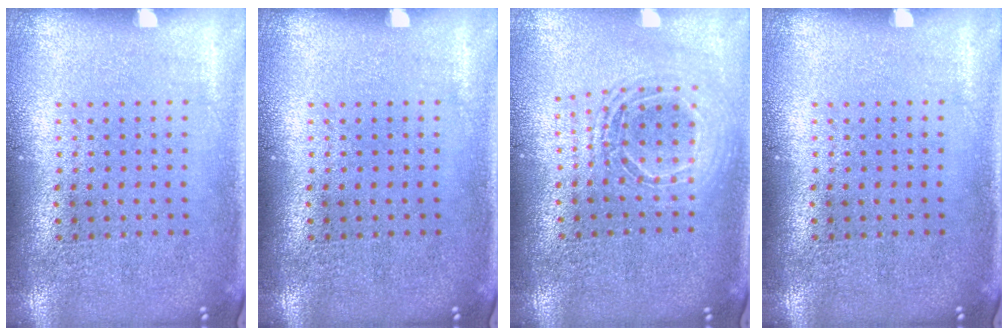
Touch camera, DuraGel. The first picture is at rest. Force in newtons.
{"total": 0.0}
{"total": 1.5, "press": 1.3, "slide": 0.8}
{"total": 0.0}